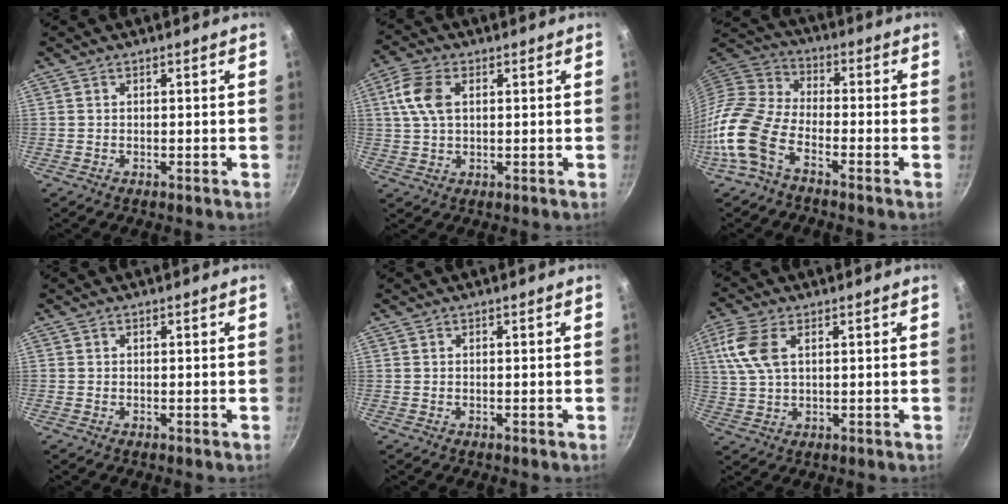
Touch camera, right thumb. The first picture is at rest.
{"total": 7.5, "force": [2.0, 4.6, 5.7], "torque": [-0.110, 0.008, 0.032]}
{"total": 12.1, "force": [-6.4, 6.6, 7.9], "torque": [-0.164, 0.051, -0.150]}
{"total": 0.0}
{"total": 0.0}
{"total": 8.5, "force": [2.7, 4.7, 6.6], "torque": [-0.141, 0.009, 0.054]}